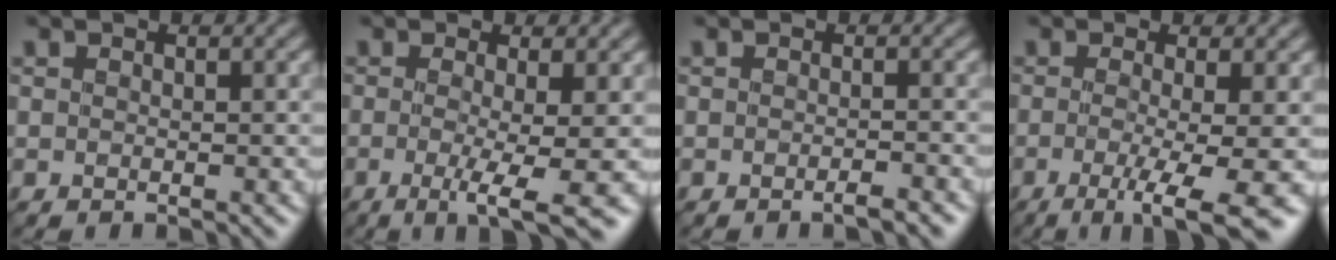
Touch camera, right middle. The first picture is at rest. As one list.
[{"total": 5.5, "force": [-1.5, 1.2, 5.2], "torque": [-0.077, -0.014, -0.026]}, {"total": 1.3, "force": [-1.0, 0.0, 0.8], "torque": [-0.010, 0.000, -0.019]}, {"total": 6.9, "force": [-2.4, 1.7, 6.3], "torque": [-0.086, -0.015, -0.037]}]